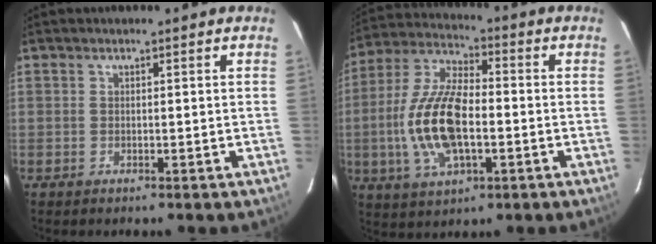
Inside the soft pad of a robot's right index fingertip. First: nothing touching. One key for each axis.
{"total": 15.7, "fx": -2.6, "fy": 7.1, "fz": 13.8, "tx": -0.290, "ty": 0.003, "tz": -0.048}